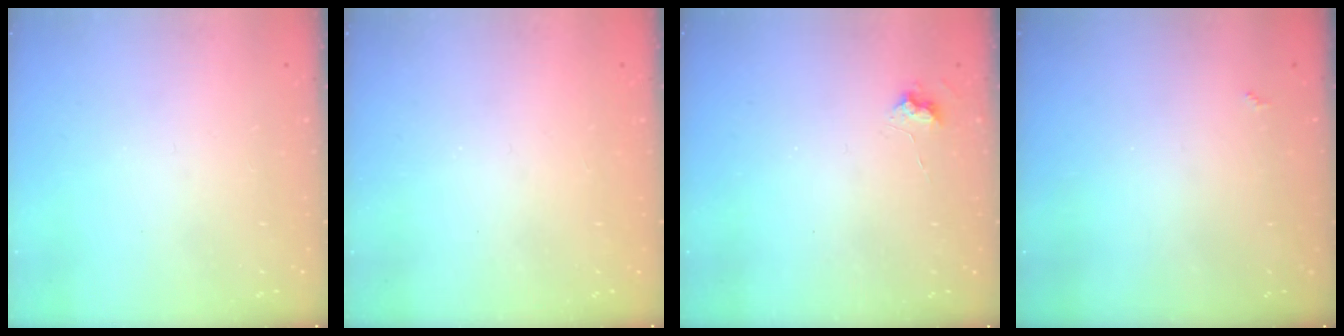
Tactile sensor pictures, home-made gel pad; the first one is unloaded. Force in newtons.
{"total": 0.9, "press": 0.9, "slide": 0.4}
{"total": 4.1, "press": 4.0, "slide": 0.6}
{"total": 2.1, "press": 2.1, "slide": 0.4}